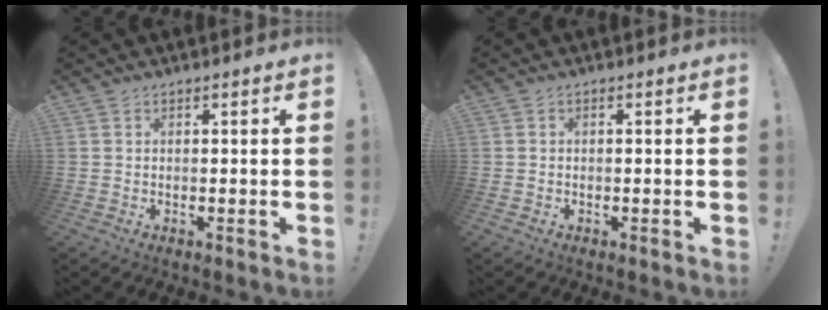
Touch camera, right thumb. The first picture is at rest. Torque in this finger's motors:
{"motor_torque": [-0.03, -0.11, -0.11, -0.04, 0.08]}